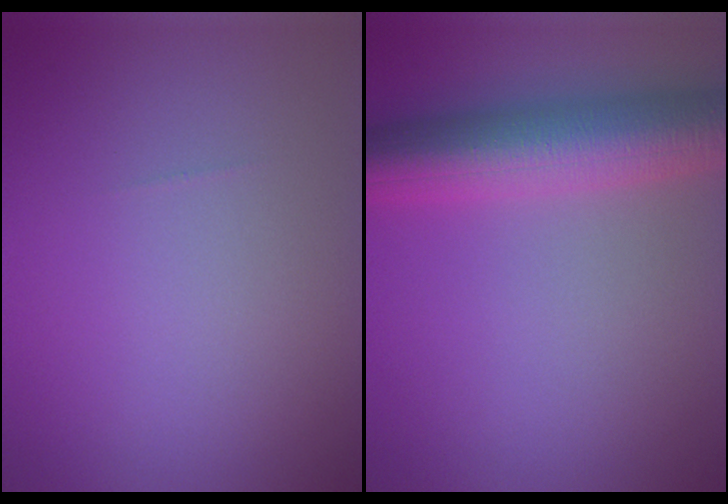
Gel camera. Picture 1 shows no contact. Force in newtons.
{"total": 8.4, "press": 8.4, "slide": 0.2}